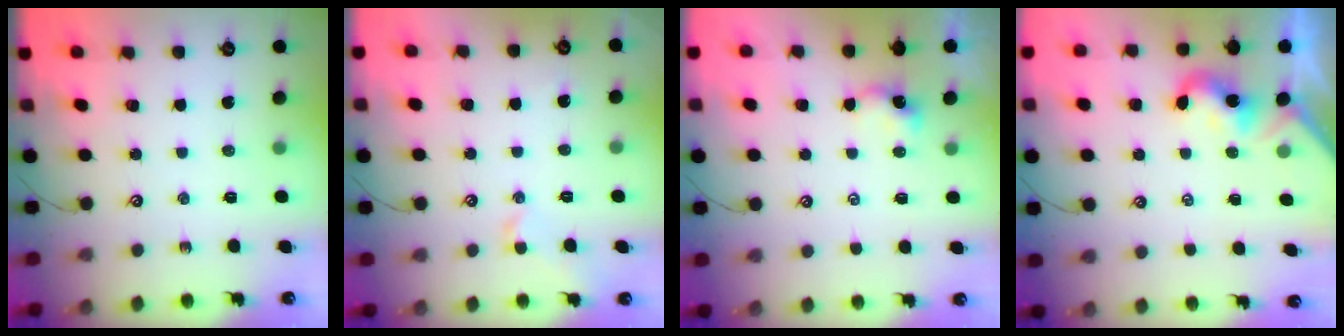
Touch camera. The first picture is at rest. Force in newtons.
{"total": 1.0, "press": 0.9, "slide": 0.4}
{"total": 3.0, "press": 3.0, "slide": 0.1}
{"total": 0.0}